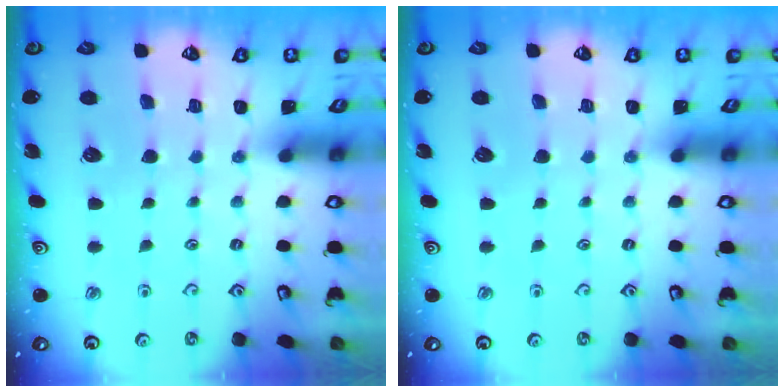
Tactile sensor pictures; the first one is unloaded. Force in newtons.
{"total": 0.0}